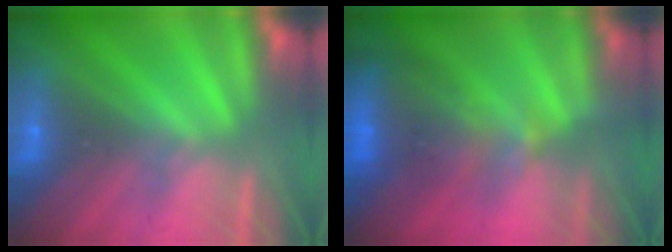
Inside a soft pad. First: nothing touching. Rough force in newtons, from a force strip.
{"total": 3.8}